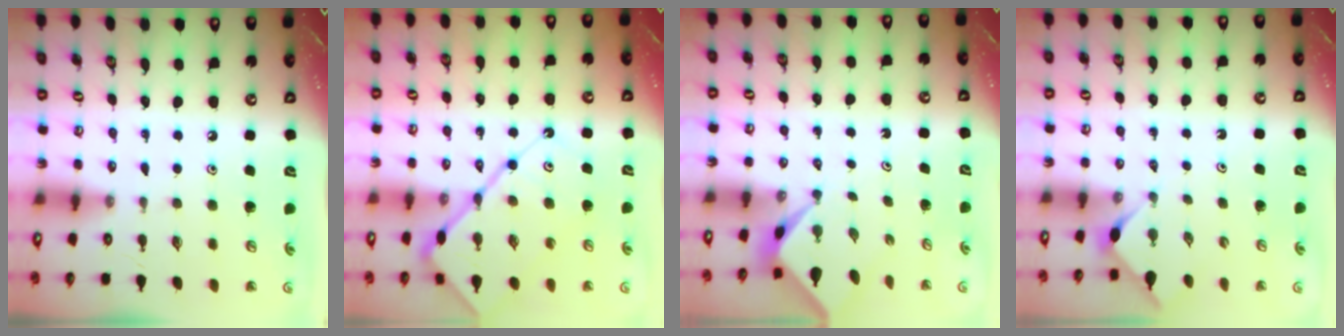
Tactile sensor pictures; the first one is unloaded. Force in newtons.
{"total": 14.4, "press": 14.3, "slide": 1.6}
{"total": 2.2, "press": 2.2, "slide": 0.2}
{"total": 3.2, "press": 3.2, "slide": 0.5}